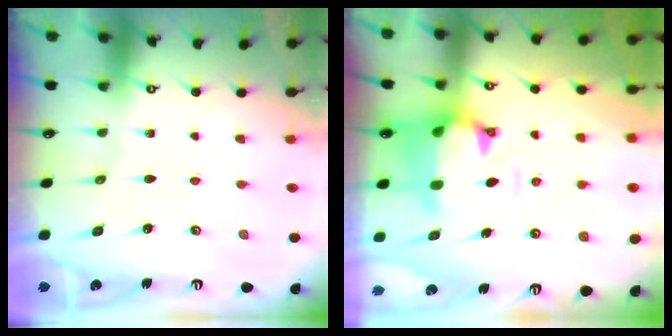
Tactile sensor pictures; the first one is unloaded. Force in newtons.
{"total": 1.2, "press": 0.1, "slide": 1.2}